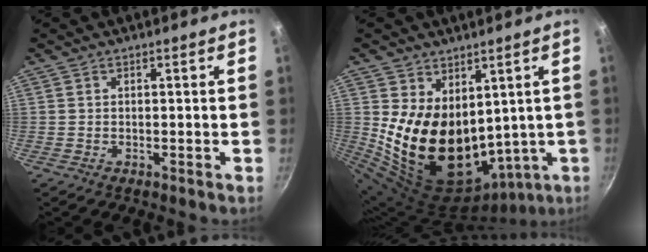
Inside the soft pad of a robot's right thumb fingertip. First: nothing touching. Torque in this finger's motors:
{"motor_torque": [-1.18, 2.84, 2.58, -0.19, 0.50]}